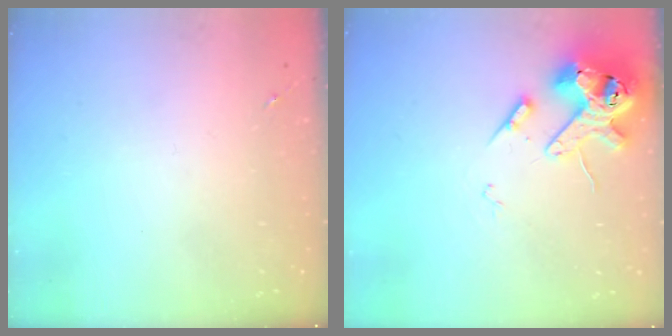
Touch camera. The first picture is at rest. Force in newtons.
{"total": 15.0, "press": 14.9, "slide": 2.1}